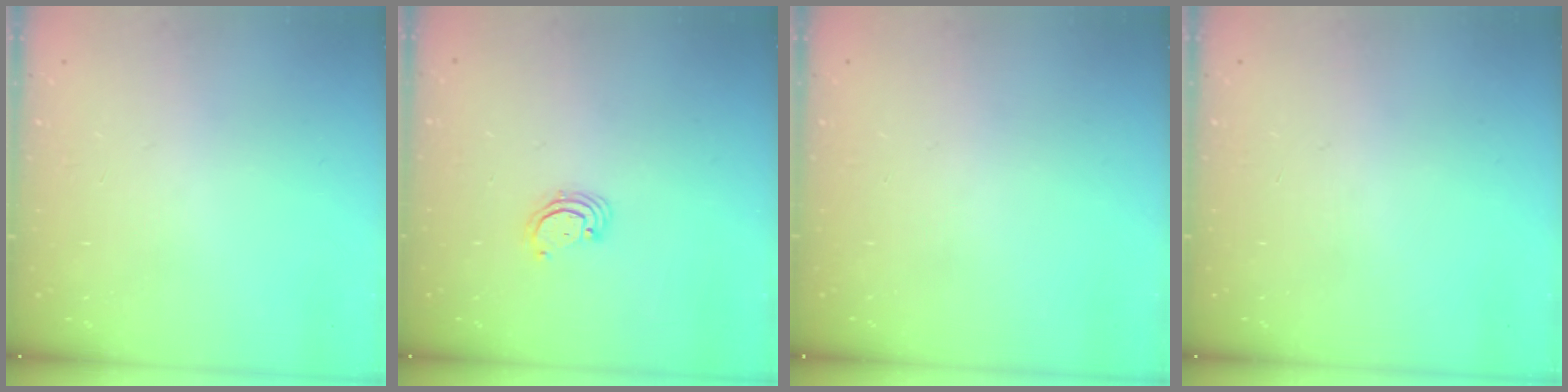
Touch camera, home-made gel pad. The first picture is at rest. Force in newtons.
{"total": 2.5, "press": 2.5, "slide": 0.2}
{"total": 0.0}
{"total": 0.0}